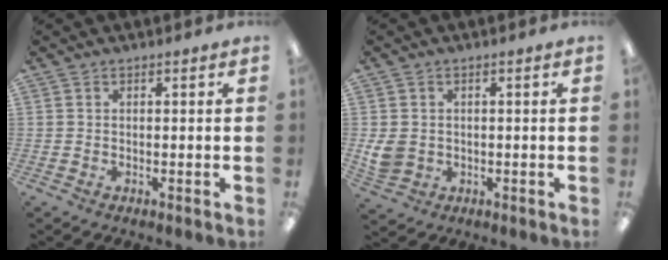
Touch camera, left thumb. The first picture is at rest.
{"total": 5.0, "force": [0.4, 4.4, 2.5], "torque": [-0.052, 0.002, 0.010]}